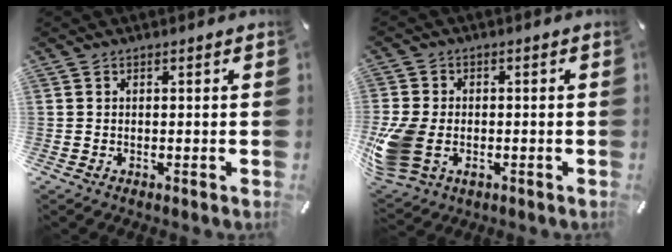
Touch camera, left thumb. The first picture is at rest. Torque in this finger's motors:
{"motor_torque": [2.26, 2.32, 1.09, 0.09, 0.49]}